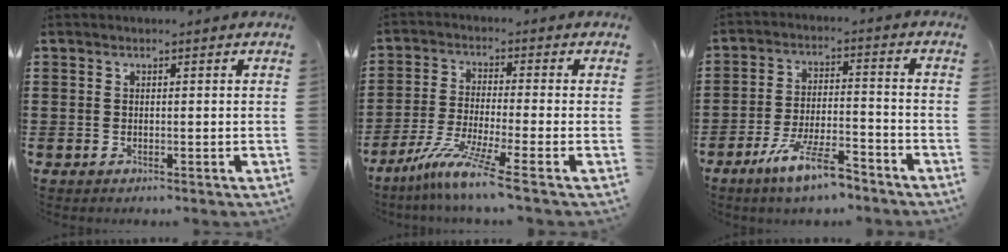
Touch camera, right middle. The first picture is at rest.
{"total": 7.3, "force": [-5.3, -0.8, 4.9], "torque": [-0.109, -0.025, -0.104]}
{"total": 8.4, "force": [-6.2, 1.3, 5.6], "torque": [-0.121, -0.005, -0.117]}